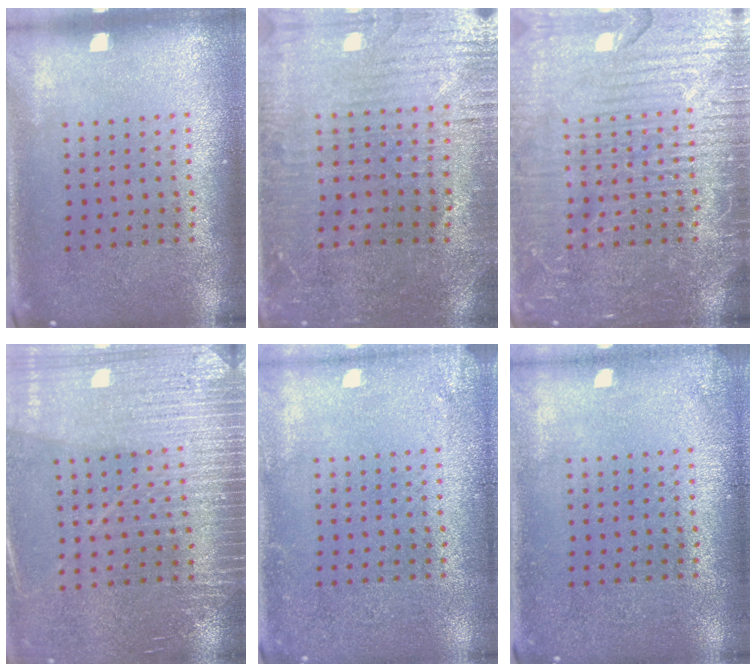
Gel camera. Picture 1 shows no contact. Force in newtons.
{"total": 1.4, "press": 1.3, "slide": 0.5}
{"total": 7.2, "press": 7.1, "slide": 0.9}
{"total": 3.1, "press": 3.0, "slide": 0.2}
{"total": 1.6, "press": 1.6, "slide": 0.2}
{"total": 0.9, "press": 0.9, "slide": 0.1}